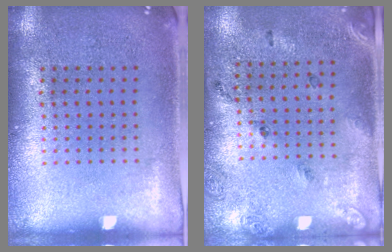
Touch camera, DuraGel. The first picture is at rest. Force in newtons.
{"total": 1.7, "press": 1.0, "slide": 1.4}